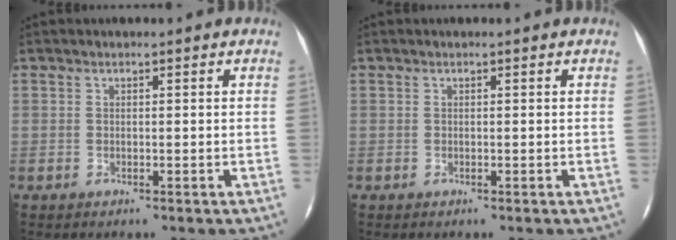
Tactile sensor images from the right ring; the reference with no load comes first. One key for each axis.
{"total": 0.0}